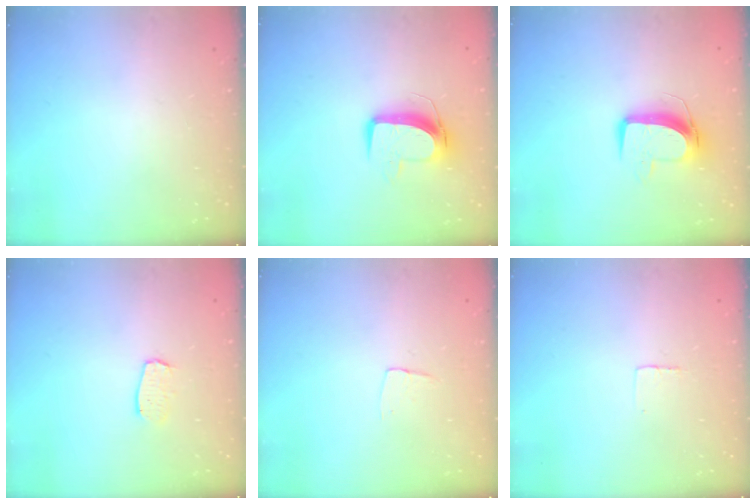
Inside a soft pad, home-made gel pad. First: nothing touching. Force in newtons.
{"total": 10.5, "press": 10.4, "slide": 0.9}
{"total": 10.5, "press": 10.4, "slide": 0.9}
{"total": 5.8, "press": 5.8, "slide": 0.4}
{"total": 3.4, "press": 3.4, "slide": 0.2}
{"total": 2.3, "press": 2.3, "slide": 0.1}